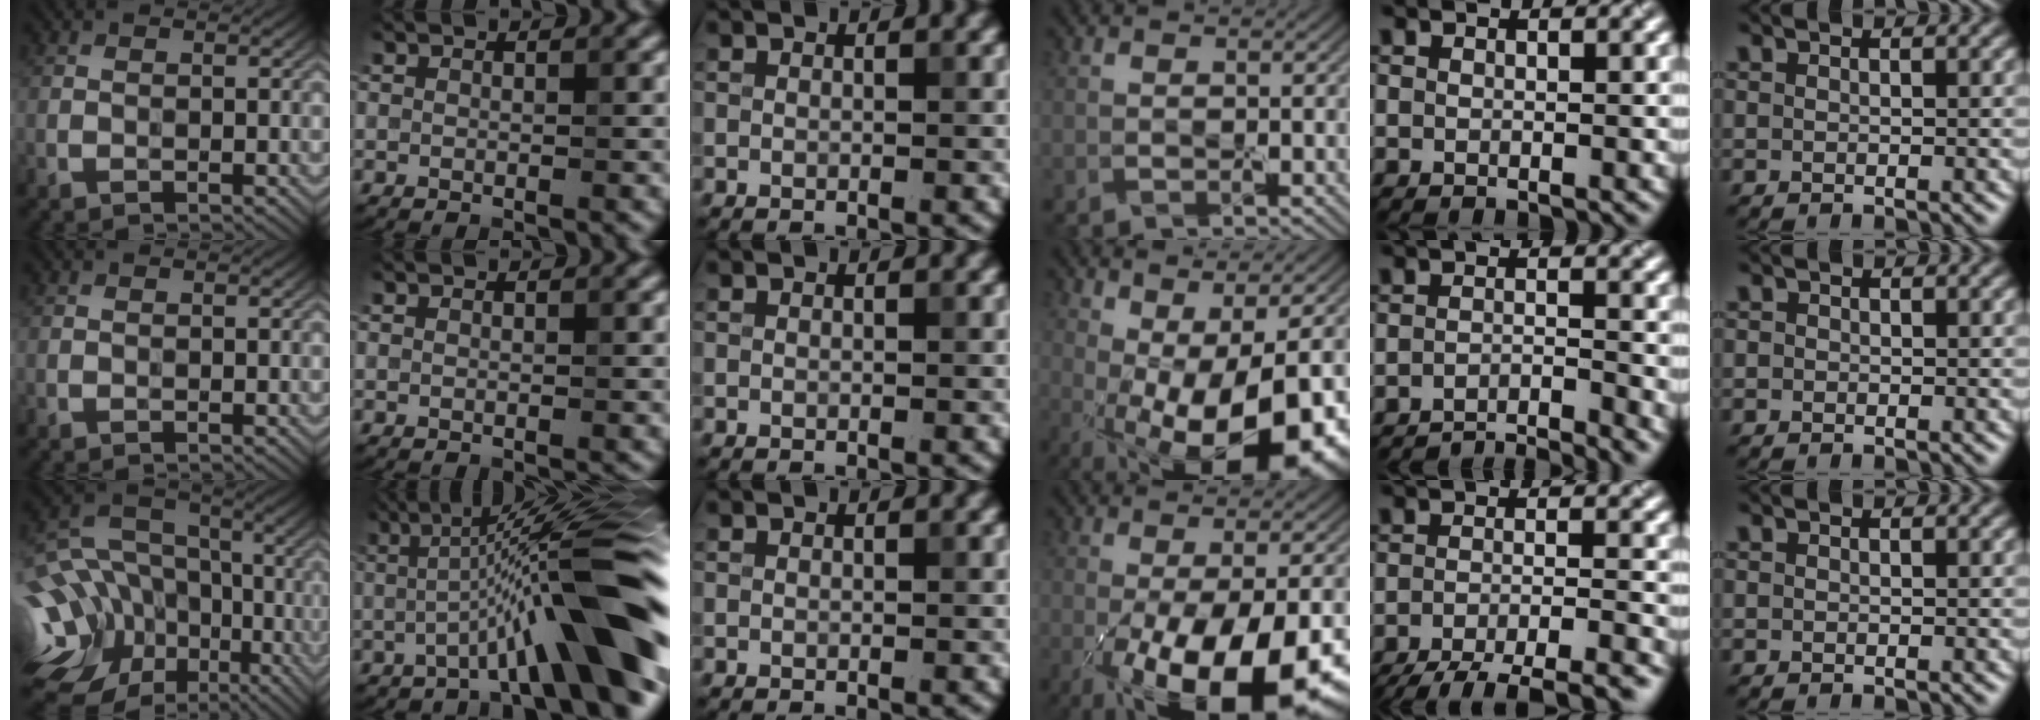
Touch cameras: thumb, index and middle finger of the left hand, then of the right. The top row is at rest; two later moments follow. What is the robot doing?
{"motion": "peel", "object": "sticker"}